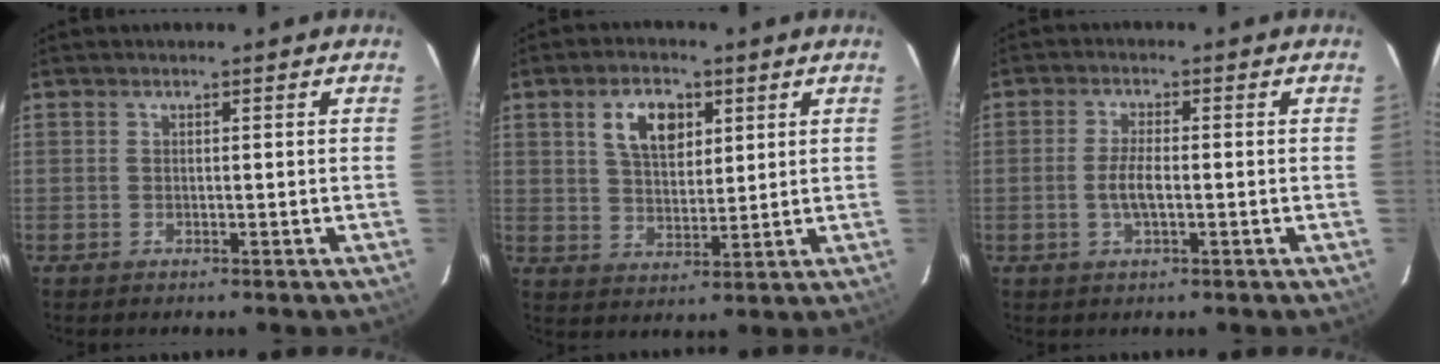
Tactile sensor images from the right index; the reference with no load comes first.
{"total": 8.3, "force": [3.5, 4.7, 5.9], "torque": [-0.106, 0.015, 0.066]}
{"total": 4.0, "force": [-0.9, 1.1, 3.7], "torque": [-0.074, -0.002, -0.016]}